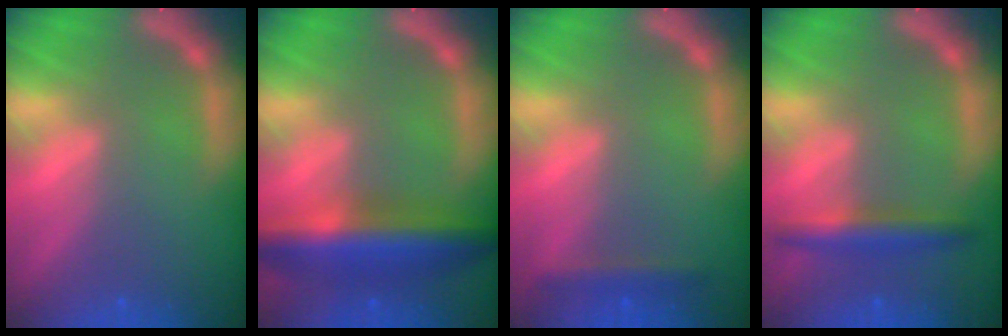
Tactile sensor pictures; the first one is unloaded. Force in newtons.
{"total": 8.0}
{"total": 1.9}
{"total": 3.5}